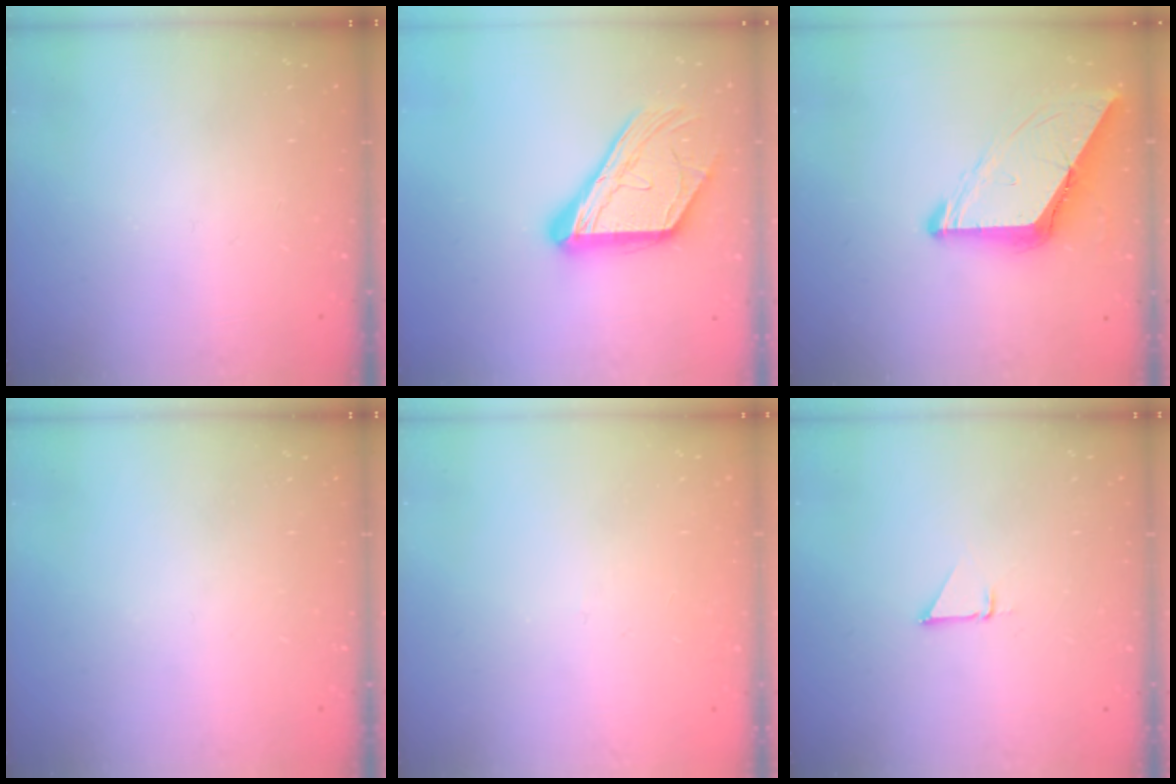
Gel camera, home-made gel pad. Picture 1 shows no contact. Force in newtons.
{"total": 17.1, "press": 17.0, "slide": 1.6}
{"total": 10.1, "press": 10.0, "slide": 1.1}
{"total": 0.0}
{"total": 2.7, "press": 2.7, "slide": 0.3}
{"total": 1.5, "press": 1.5, "slide": 0.0}